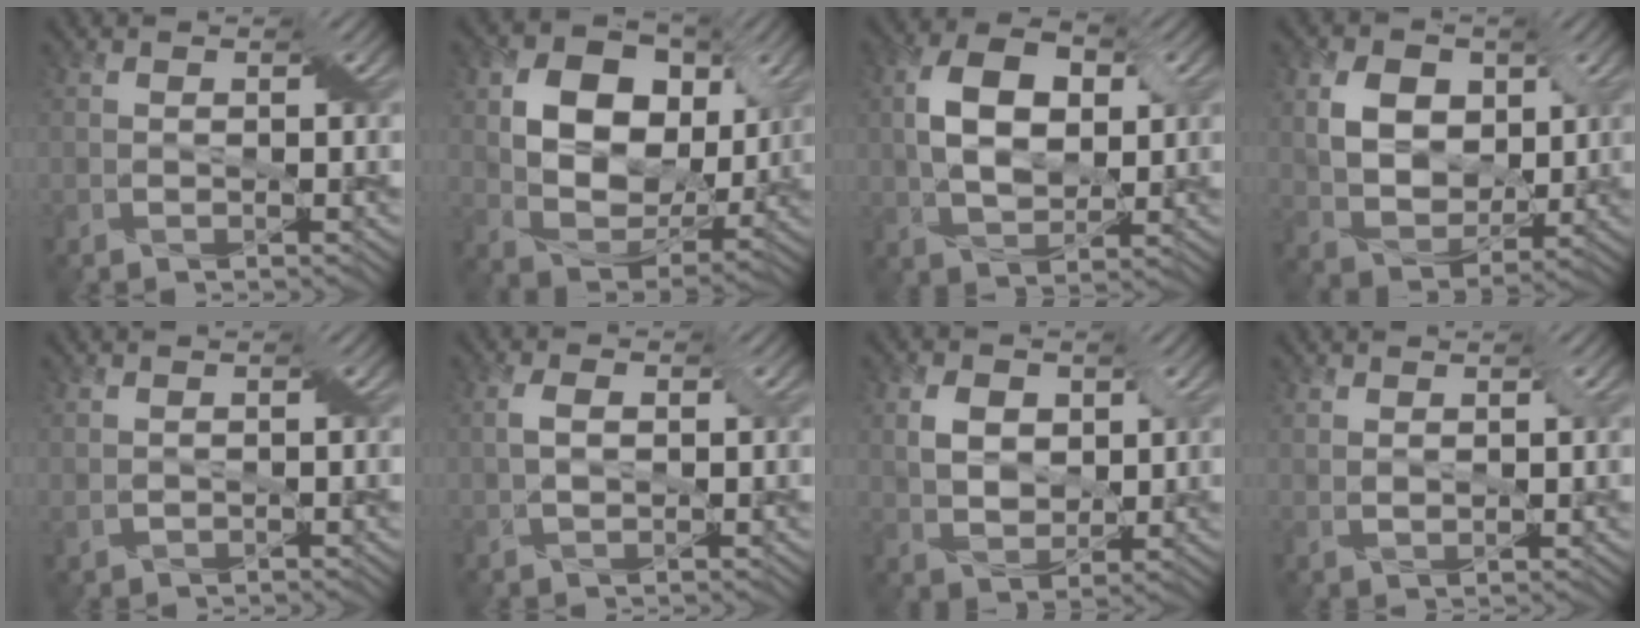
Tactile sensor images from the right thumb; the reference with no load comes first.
{"total": 11.2, "force": [3.2, 8.0, 7.0], "torque": [-0.157, 0.000, 0.048]}
{"total": 8.8, "force": [1.8, 5.3, 6.8], "torque": [-0.139, 0.011, 0.028]}
{"total": 8.6, "force": [2.5, 6.2, 5.4], "torque": [-0.127, -0.001, 0.040]}
{"total": 1.2, "force": [0.6, 0.8, 0.7], "torque": [-0.022, 0.000, 0.016]}
{"total": 2.8, "force": [0.6, 1.4, 2.3], "torque": [-0.052, 0.002, 0.013]}
{"total": 5.9, "force": [2.1, 4.1, 3.7], "torque": [-0.086, 0.001, 0.038]}
{"total": 2.0, "force": [1.3, 0.7, 1.3], "torque": [-0.034, 0.000, 0.030]}